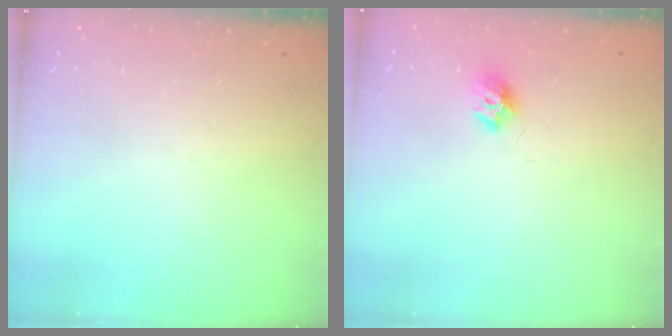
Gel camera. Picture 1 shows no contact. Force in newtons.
{"total": 7.6, "press": 7.6, "slide": 0.2}